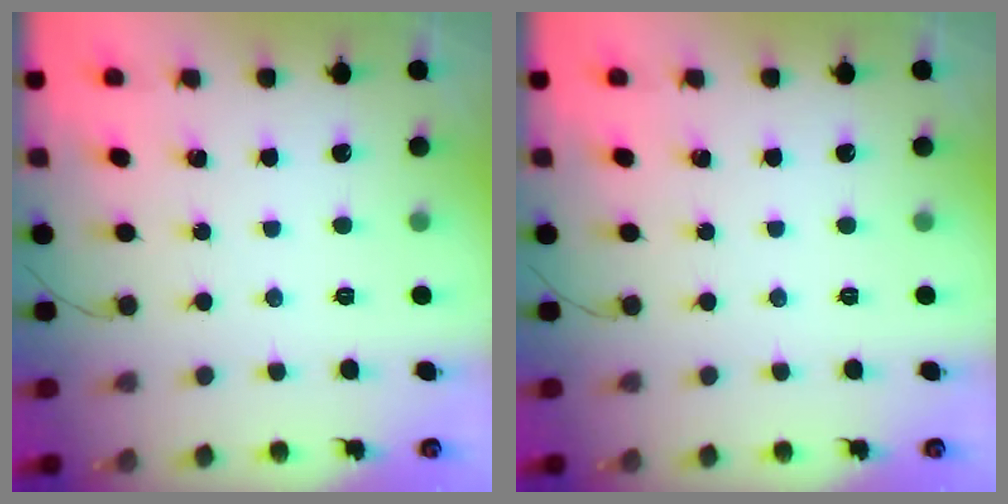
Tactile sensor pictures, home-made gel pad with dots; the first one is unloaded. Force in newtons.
{"total": 0.0}